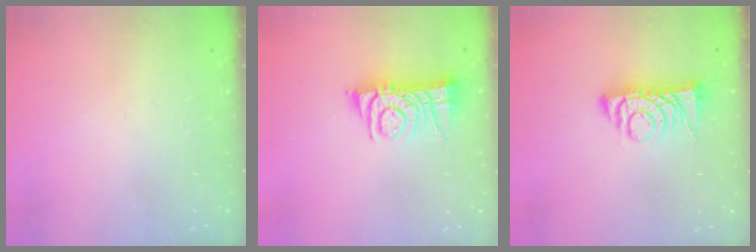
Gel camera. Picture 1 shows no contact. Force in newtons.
{"total": 6.9, "press": 6.9, "slide": 0.9}
{"total": 7.6, "press": 7.5, "slide": 1.0}